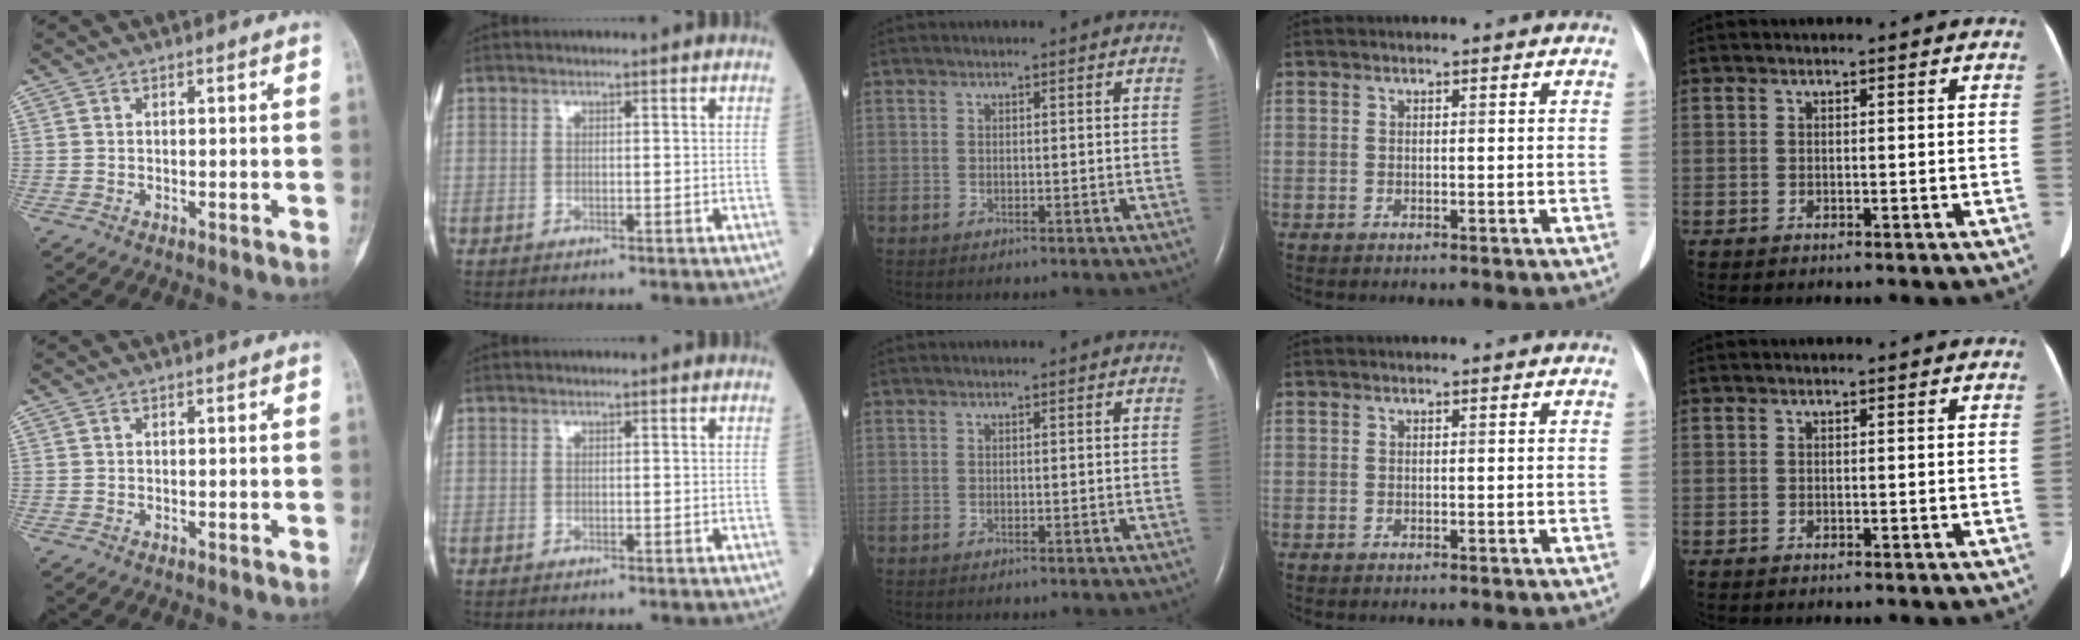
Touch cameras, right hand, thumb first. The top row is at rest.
{}